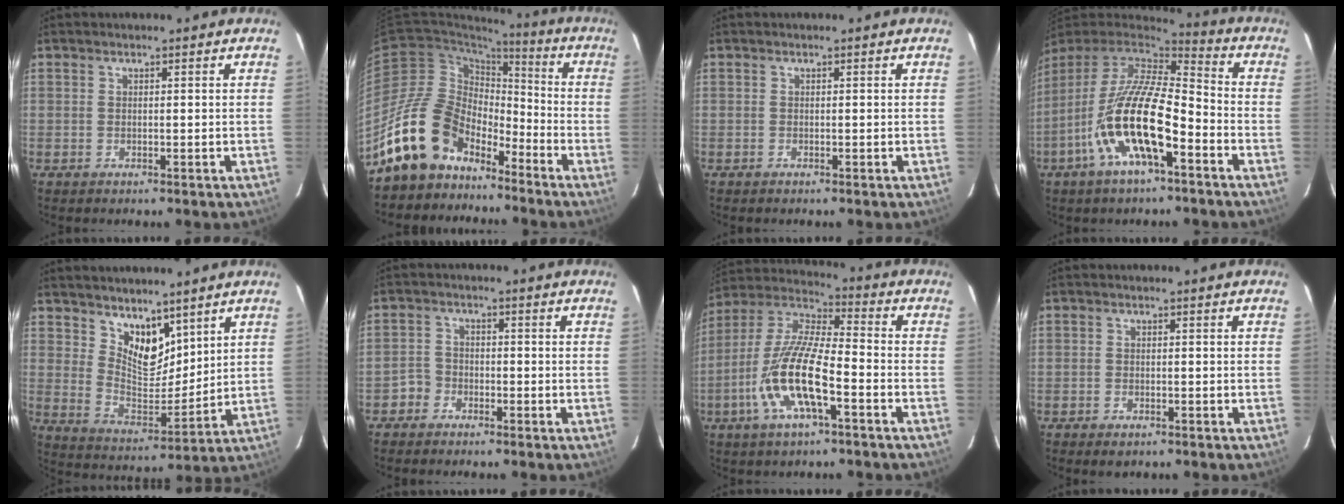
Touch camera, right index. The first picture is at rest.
{"total": 16.2, "force": [-12.0, 9.0, 6.2], "torque": [-0.125, 0.021, -0.210]}
{"total": 0.0}
{"total": 18.4, "force": [-7.8, 5.6, 15.7], "torque": [-0.302, -0.027, -0.153]}
{"total": 9.6, "force": [6.8, 5.0, 4.7], "torque": [-0.069, -0.008, 0.132]}
{"total": 3.1, "force": [-2.1, 2.3, 0.0], "torque": [-0.001, 0.014, -0.042]}
{"total": 15.3, "force": [-6.2, 3.9, 13.4], "torque": [-0.274, -0.010, -0.127]}
{"total": 1.8, "force": [-1.2, 0.9, 0.9], "torque": [-0.022, -0.001, -0.023]}